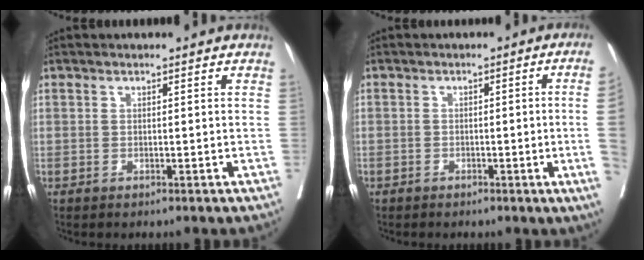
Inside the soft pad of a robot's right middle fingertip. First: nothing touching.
{"total": 5.3, "force": [-1.2, -1.1, 5.0], "torque": [-0.055, -0.003, -0.018]}